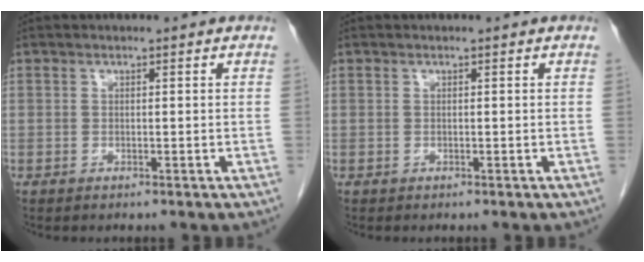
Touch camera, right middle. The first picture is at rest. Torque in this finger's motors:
{"motor_torque": [-0.10, -0.03, -0.01, 0.00]}